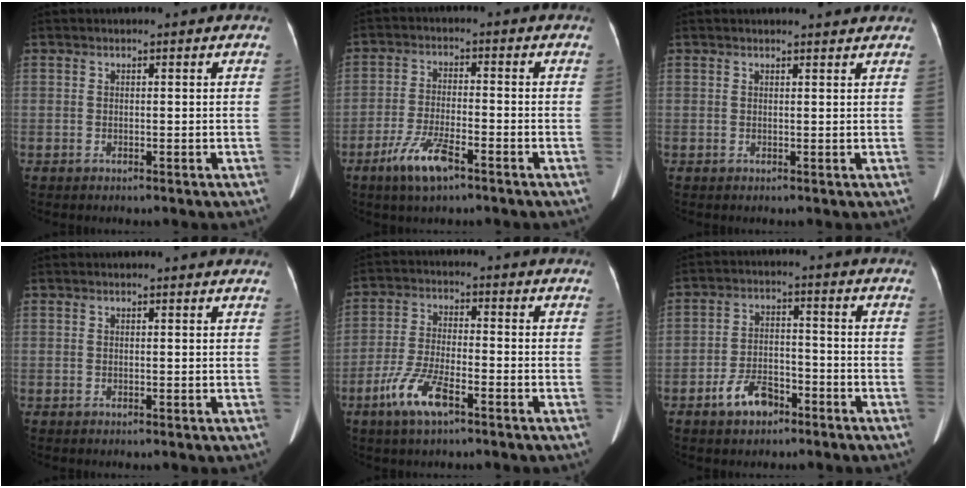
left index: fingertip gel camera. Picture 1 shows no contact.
{"total": 6.9, "force": [-4.3, 1.4, 5.2], "torque": [-0.110, -0.009, -0.079]}
{"total": 2.8, "force": [2.8, 0.2, 0.5], "torque": [-0.013, 0.005, 0.029]}
{"total": 1.9, "force": [1.8, 0.3, 0.4], "torque": [-0.013, 0.006, 0.011]}
{"total": 7.7, "force": [-4.4, 1.9, 6.0], "torque": [-0.131, -0.007, -0.084]}
{"total": 6.3, "force": [-4.0, 3.4, 3.5], "torque": [-0.075, 0.011, -0.066]}